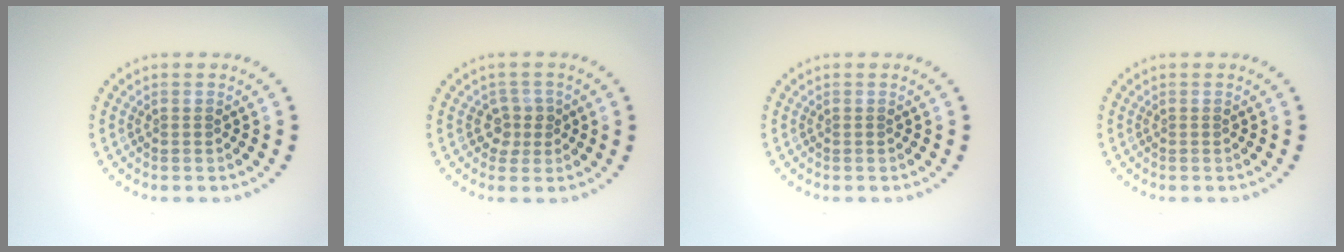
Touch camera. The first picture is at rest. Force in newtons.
{"total": 1.9, "press": 1.5, "slide": 1.1}
{"total": 0.0}
{"total": 0.0}